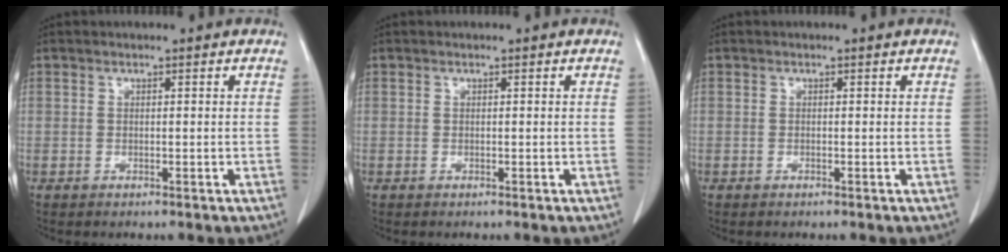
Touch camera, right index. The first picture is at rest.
{"total": 0.0}
{"total": 0.0}